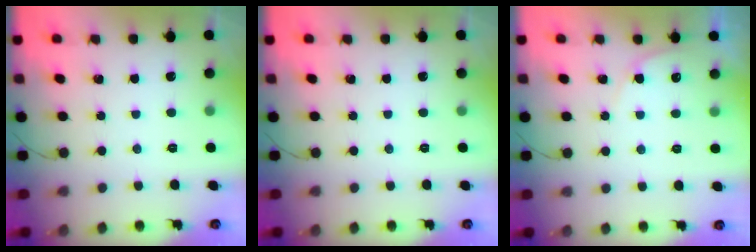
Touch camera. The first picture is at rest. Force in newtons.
{"total": 0.0}
{"total": 3.8, "press": 3.8, "slide": 0.4}